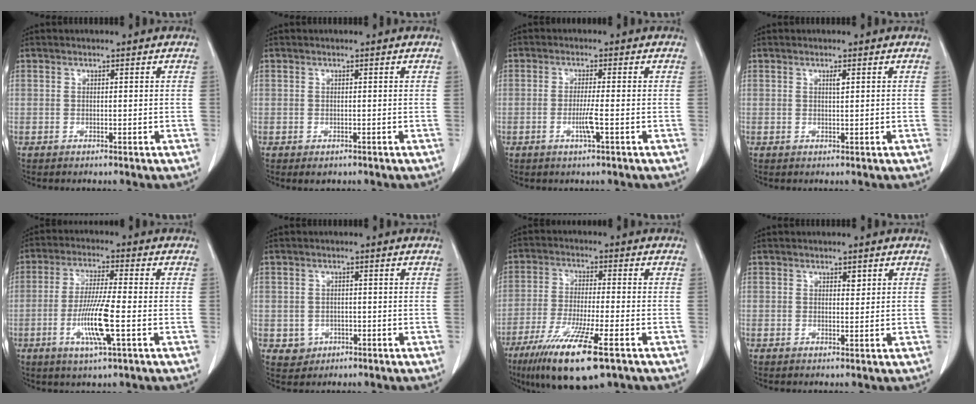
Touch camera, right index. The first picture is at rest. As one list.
[{"total": 1.2, "force": [-0.7, 0.9, 0.5], "torque": [-0.007, 0.000, -0.003]}, {"total": 3.1, "force": [-1.0, -0.3, 2.9], "torque": [-0.059, -0.005, -0.019]}, {"total": 0.9, "force": [0.4, 0.0, 0.8], "torque": [-0.017, -0.001, 0.007]}, {"total": 9.0, "force": [-2.5, 0.1, 8.6], "torque": [-0.170, -0.012, -0.050]}, {"total": 3.0, "force": [-0.9, 2.8, 0.5], "torque": [-0.002, 0.007, -0.006]}, {"total": 13.7, "force": [-8.0, 1.6, 11.1], "torque": [-0.209, -0.039, -0.138]}, {"total": 0.9, "force": [0.5, 0.4, 0.6], "torque": [-0.007, -0.003, 0.007]}]